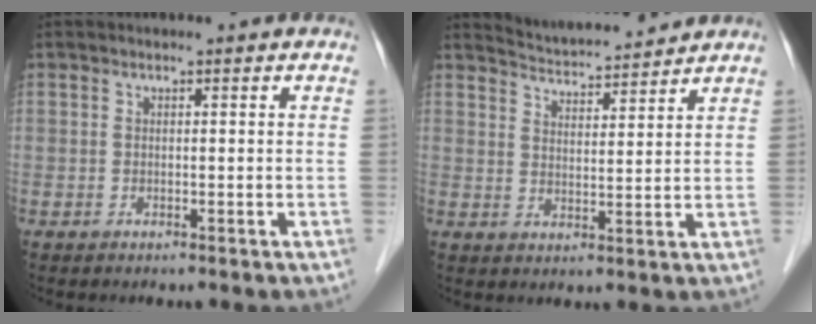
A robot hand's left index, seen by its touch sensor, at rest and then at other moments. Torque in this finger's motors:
{"motor_torque": [-0.01, -0.28, 0.00, 0.00]}